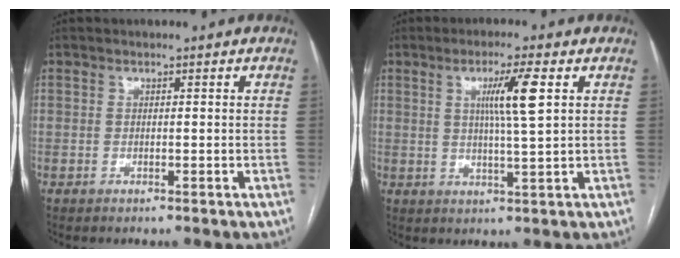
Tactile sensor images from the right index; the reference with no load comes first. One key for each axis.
{"total": 6.6, "fx": 1.7, "fy": -1.1, "fz": 6.3, "tx": -0.112, "ty": -0.002, "tz": 0.032}